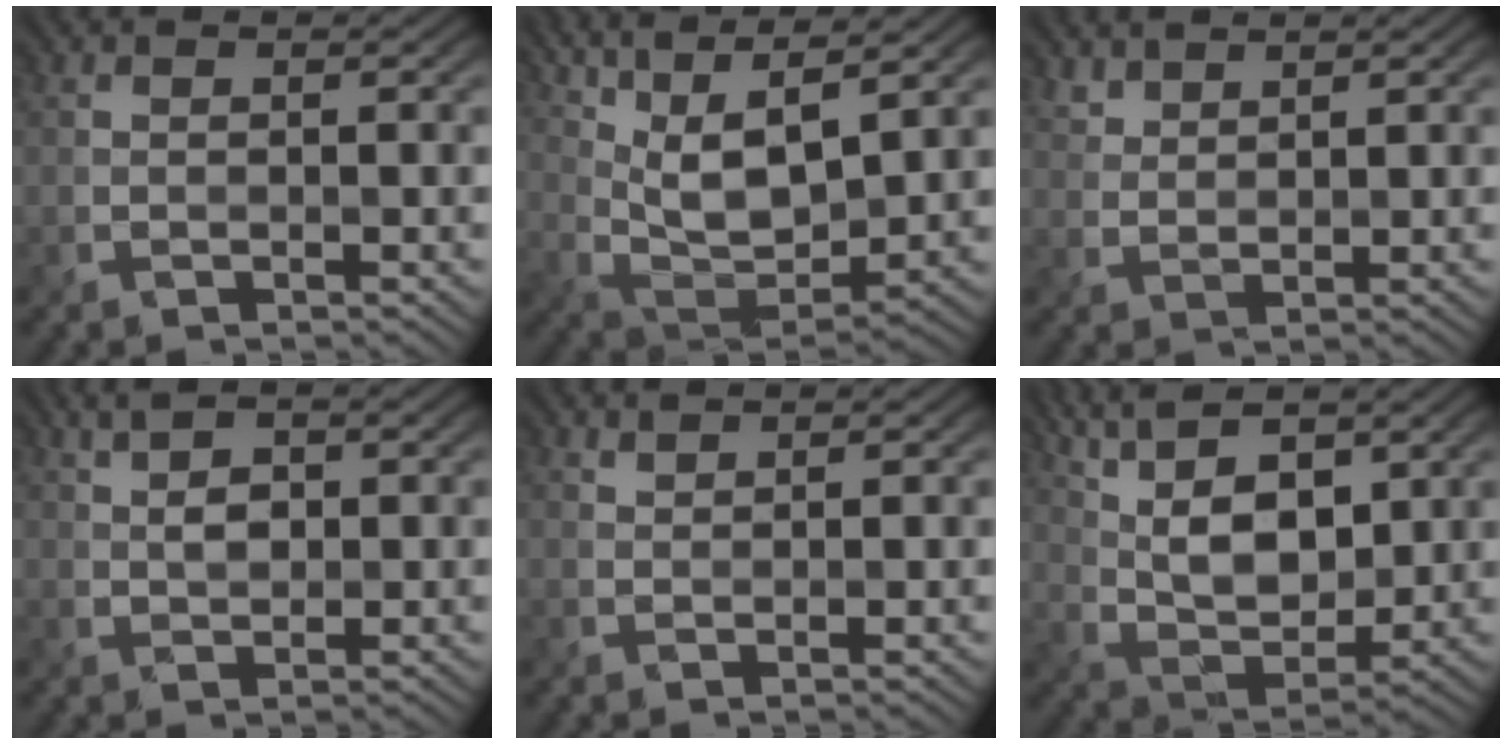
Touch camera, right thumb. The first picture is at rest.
{"total": 13.5, "force": [7.5, 4.5, 10.3], "torque": [-0.237, 0.014, 0.138]}
{"total": 2.4, "force": [2.2, 0.8, 0.7], "torque": [-0.022, -0.001, 0.054]}
{"total": 3.0, "force": [1.0, 1.6, 2.2], "torque": [-0.039, -0.001, 0.020]}
{"total": 0.9, "force": [0.8, 0.1, 0.3], "torque": [-0.007, 0.000, 0.019]}
{"total": 11.2, "force": [5.5, 4.8, 8.5], "torque": [-0.180, 0.008, 0.101]}